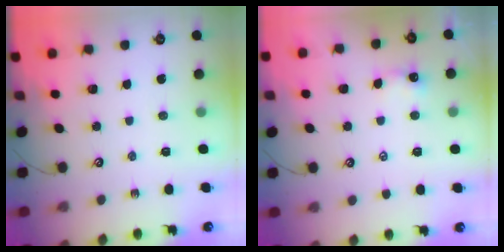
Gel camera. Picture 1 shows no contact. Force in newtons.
{"total": 0.0}